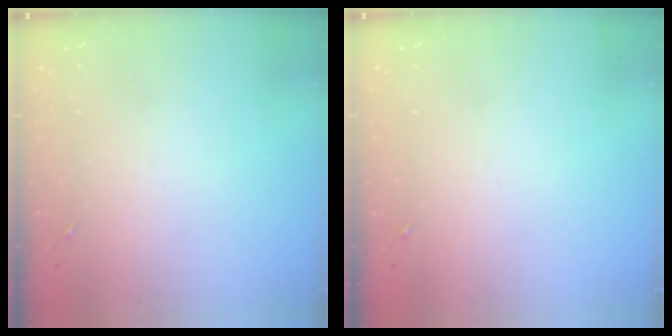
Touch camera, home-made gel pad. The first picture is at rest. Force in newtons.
{"total": 0.0}